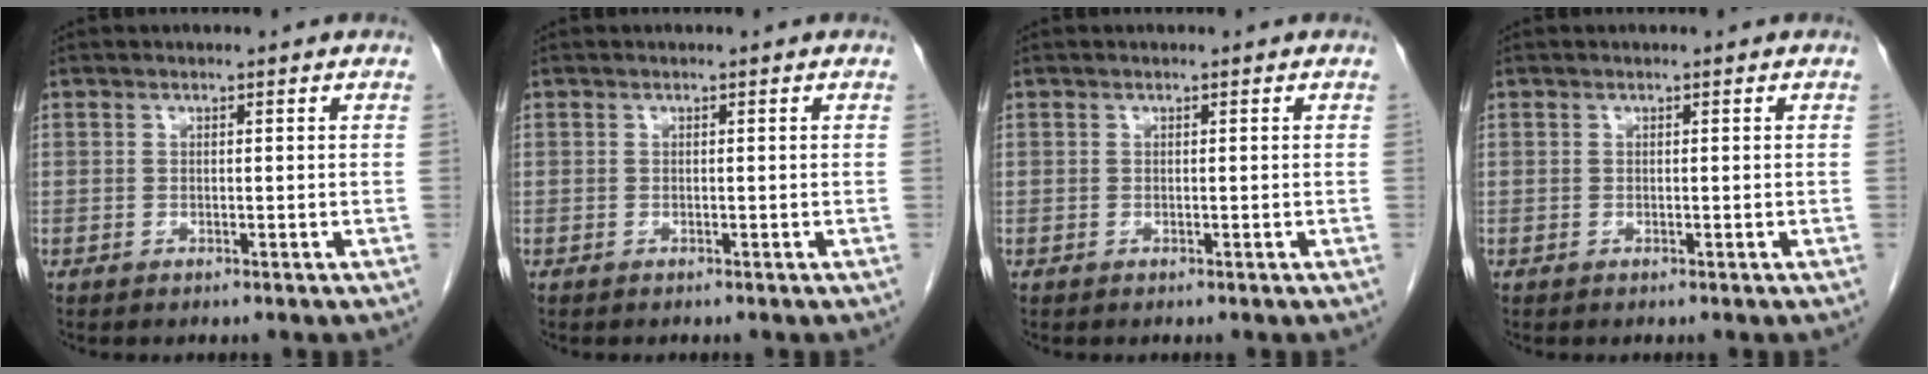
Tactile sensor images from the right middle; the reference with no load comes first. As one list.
[{"total": 0.0}, {"total": 0.0}, {"total": 0.0}]